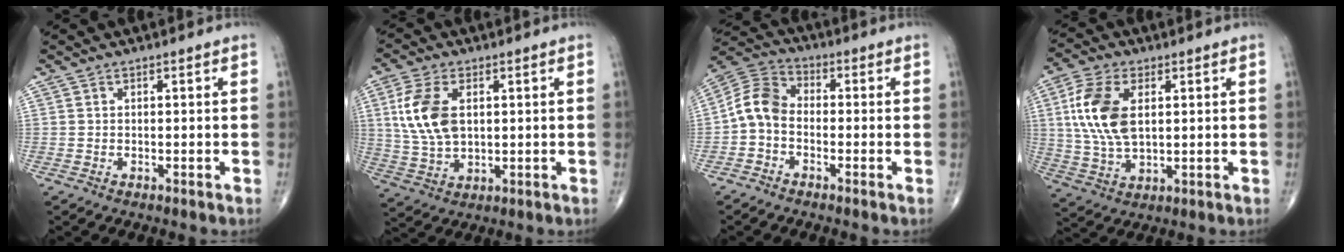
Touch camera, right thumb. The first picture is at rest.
{"total": 11.0, "force": [2.4, 6.4, 8.6], "torque": [-0.181, -0.005, 0.050]}
{"total": 7.2, "force": [-1.6, 5.1, 4.8], "torque": [-0.085, 0.028, -0.050]}
{"total": 12.6, "force": [2.7, 6.9, 10.2], "torque": [-0.215, -0.004, 0.054]}